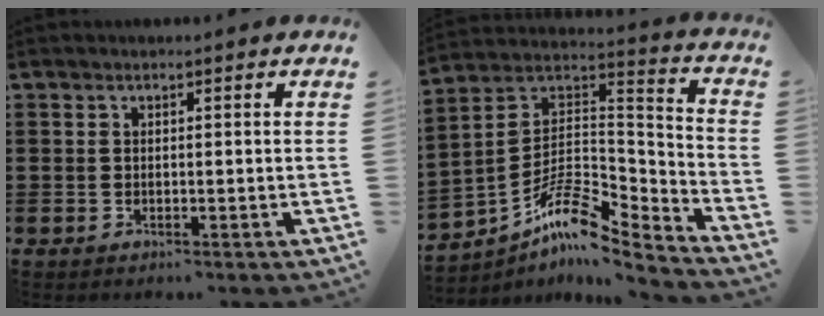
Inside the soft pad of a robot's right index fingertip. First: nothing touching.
{"total": 8.6, "force": [-5.8, 3.1, 5.6], "torque": [-0.125, -0.014, -0.118]}